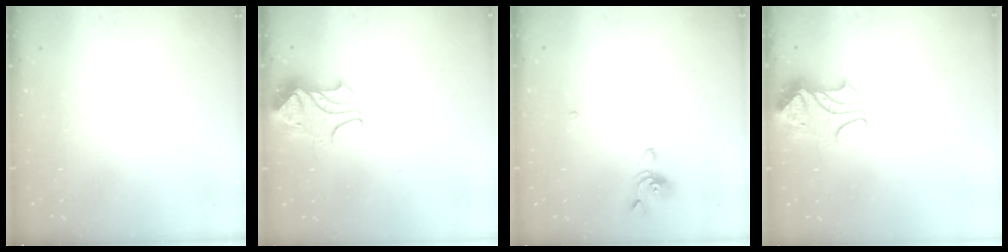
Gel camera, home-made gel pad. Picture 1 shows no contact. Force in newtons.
{"total": 2.2, "press": 2.1, "slide": 0.8}
{"total": 3.9, "press": 3.9, "slide": 0.5}
{"total": 2.2, "press": 2.1, "slide": 0.7}